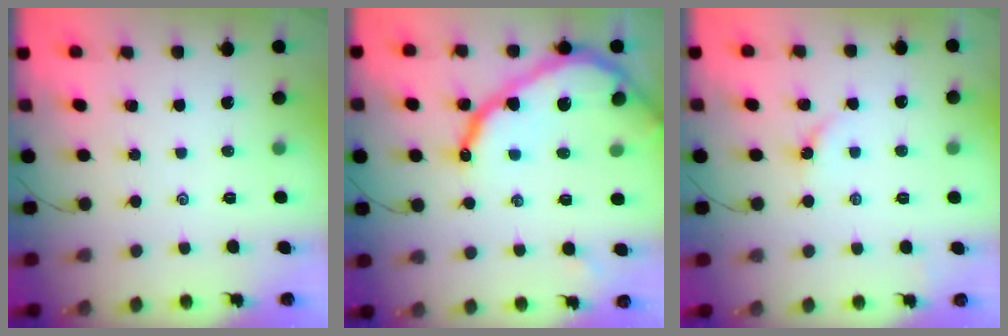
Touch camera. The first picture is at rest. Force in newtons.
{"total": 18.7, "press": 18.6, "slide": 1.1}
{"total": 3.4, "press": 3.3, "slide": 0.7}